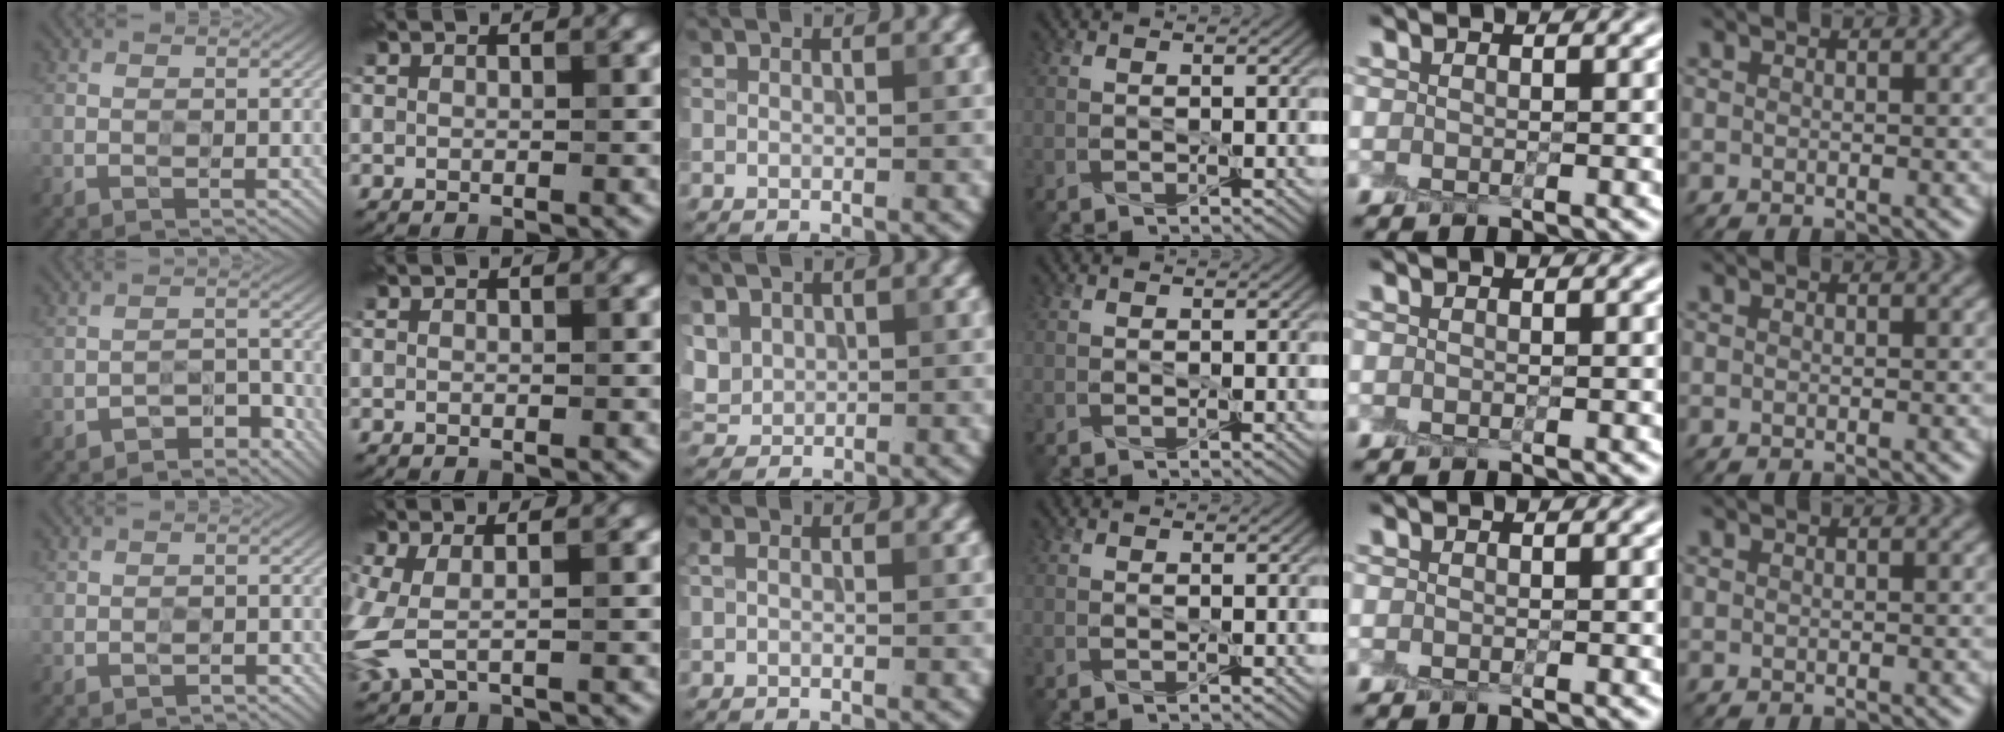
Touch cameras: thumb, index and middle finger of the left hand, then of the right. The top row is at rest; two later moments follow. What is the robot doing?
{"motion": "peel", "object": "aluminum foil"}